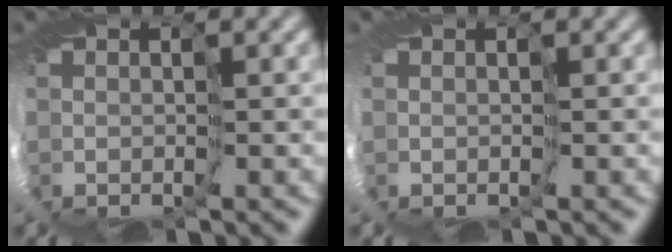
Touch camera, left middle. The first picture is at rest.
{"total": 0.0}